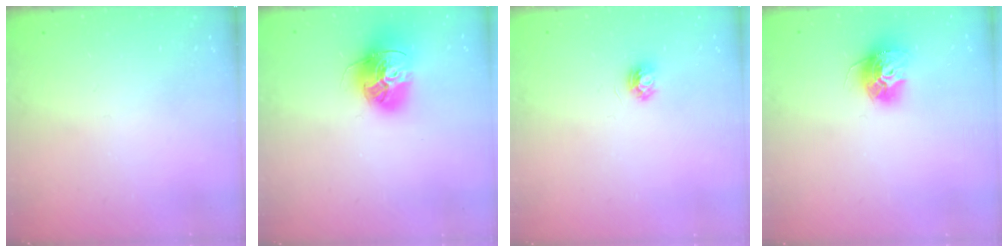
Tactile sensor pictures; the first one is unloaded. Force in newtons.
{"total": 17.1, "press": 17.0, "slide": 1.9}
{"total": 3.7, "press": 3.7, "slide": 0.4}
{"total": 13.5, "press": 13.4, "slide": 1.2}